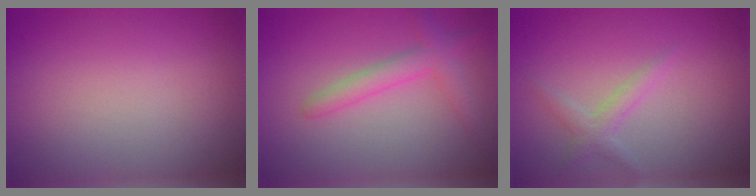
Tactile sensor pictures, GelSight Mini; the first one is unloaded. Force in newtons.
{"total": 2.8, "press": 2.8, "slide": 0.3}
{"total": 1.7, "press": 1.6, "slide": 0.1}